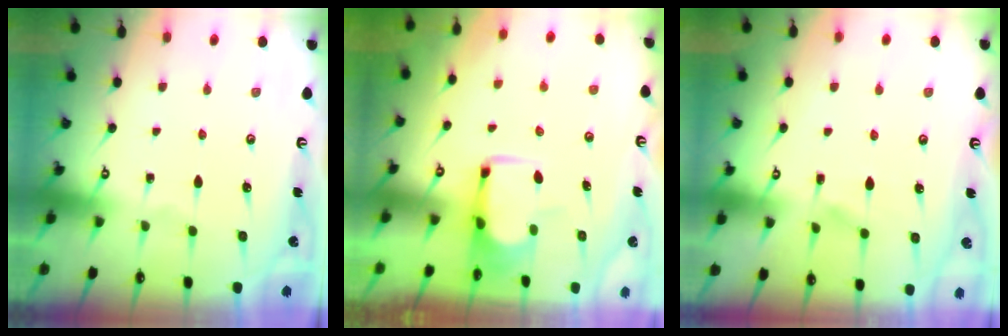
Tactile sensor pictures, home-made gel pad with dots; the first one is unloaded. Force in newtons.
{"total": 3.5, "press": 3.5, "slide": 0.2}
{"total": 4.8, "press": 4.8, "slide": 0.5}